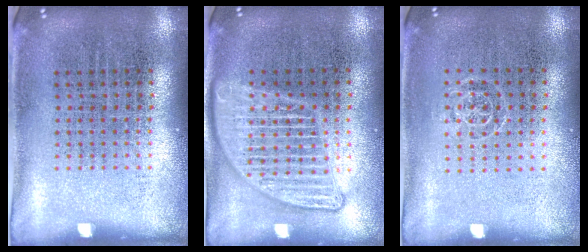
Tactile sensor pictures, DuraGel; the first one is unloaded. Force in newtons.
{"total": 2.8, "press": 2.8, "slide": 0.3}
{"total": 0.6, "press": 0.5, "slide": 0.3}